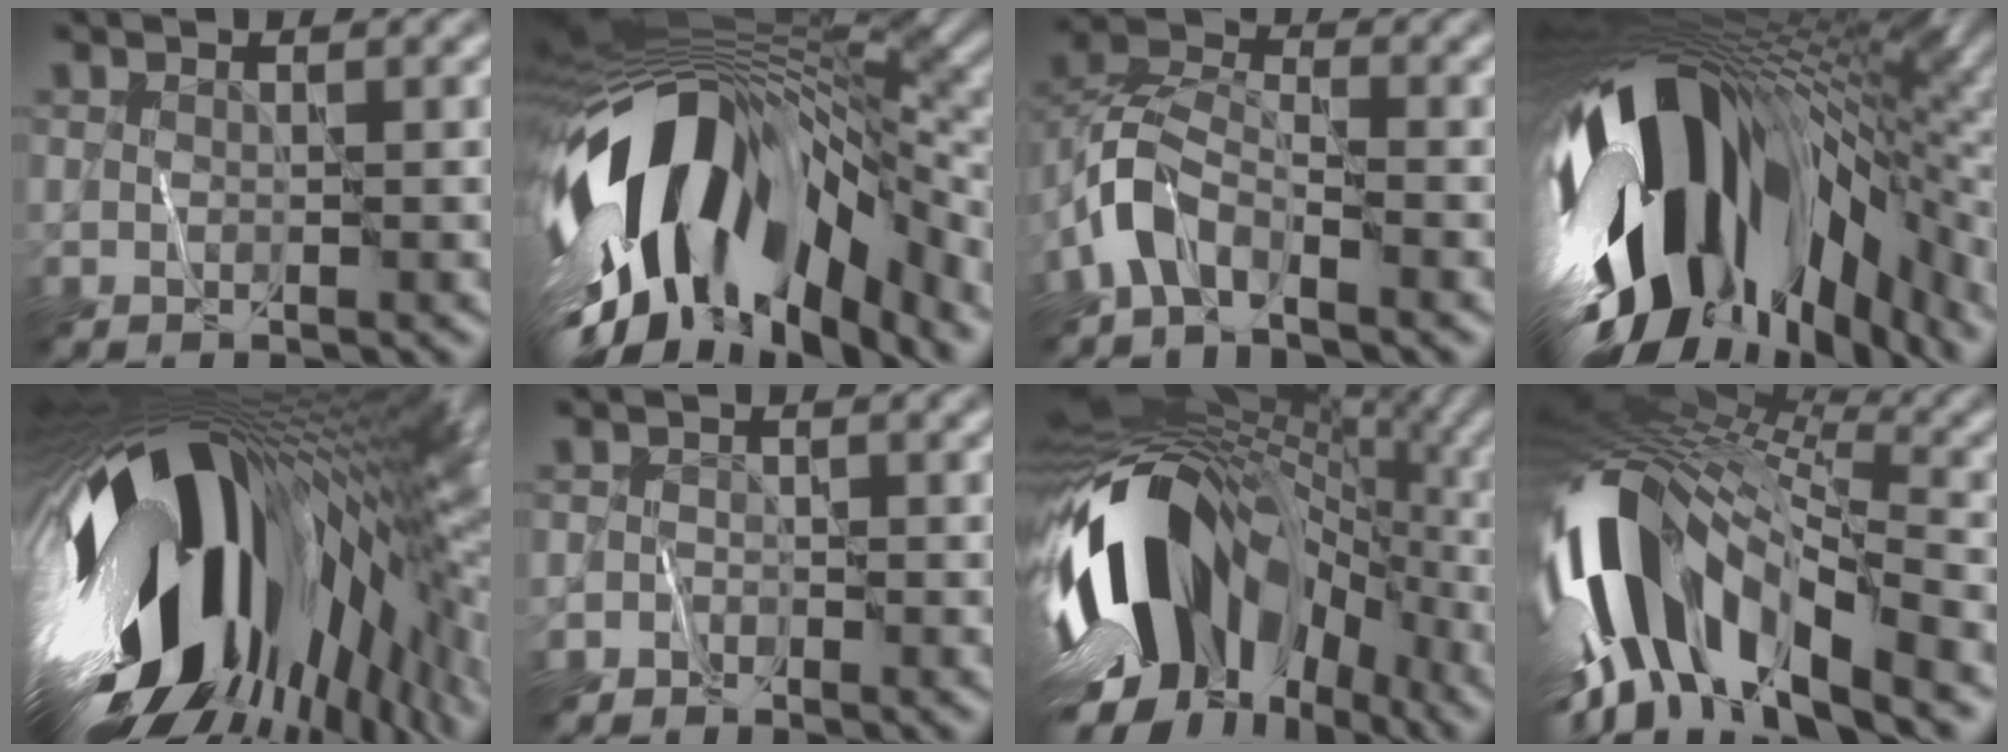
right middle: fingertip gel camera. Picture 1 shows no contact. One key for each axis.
{"total": 16.2, "fx": -6.3, "fy": 7.6, "fz": 12.9, "tx": -0.231, "ty": 0.001, "tz": -0.107}
{"total": 4.6, "fx": -3.0, "fy": 2.4, "fz": 2.6, "tx": -0.049, "ty": 0.008, "tz": -0.072}
{"total": 18.7, "fx": -2.6, "fy": 9.4, "fz": 16.0, "tx": -0.281, "ty": -0.063, "tz": -0.021}
{"total": 20.6, "fx": -1.6, "fy": 10.6, "fz": 17.6, "tx": -0.298, "ty": -0.067, "tz": -0.027}
{"total": 1.1, "fx": -0.9, "fy": 0.5, "fz": -0.3, "tx": 0.012, "ty": 0.006, "tz": -0.019}
{"total": 15.9, "fx": -2.2, "fy": 11.2, "fz": 11.1, "tx": -0.203, "ty": 0.005, "tz": -0.040}
{"total": 14.6, "fx": -3.9, "fy": 7.0, "fz": 12.3, "tx": -0.241, "ty": 0.018, "tz": -0.078}